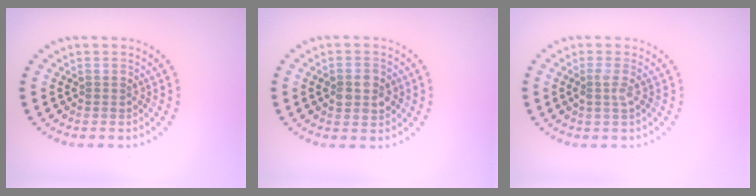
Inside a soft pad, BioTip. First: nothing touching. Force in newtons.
{"total": 2.9, "press": 2.9, "slide": 0.1}
{"total": 1.3, "press": 1.1, "slide": 0.8}